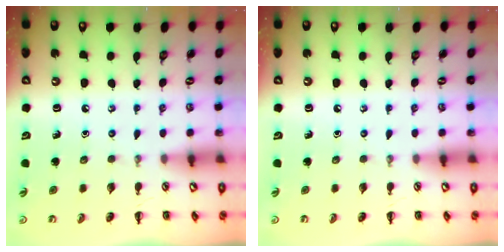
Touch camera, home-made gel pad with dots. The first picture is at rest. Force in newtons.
{"total": 0.0}